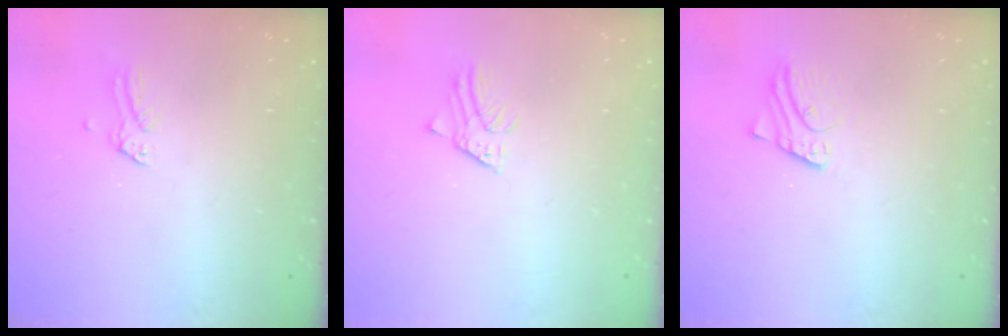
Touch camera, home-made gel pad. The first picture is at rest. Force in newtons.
{"total": 1.5, "press": 1.5, "slide": 0.1}
{"total": 3.0, "press": 3.0, "slide": 0.3}